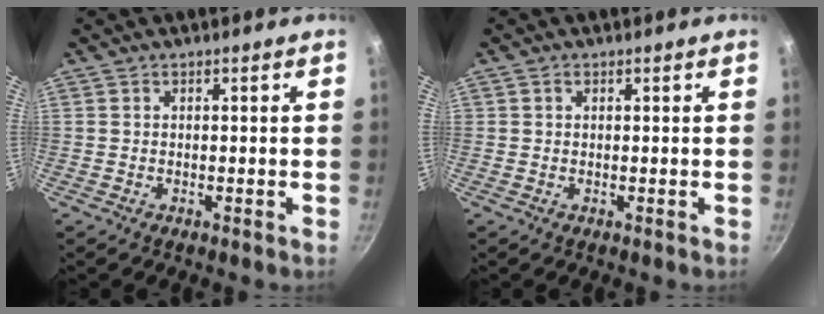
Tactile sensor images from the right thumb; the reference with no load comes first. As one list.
[{"total": 0.6, "force": [0.3, 0.3, 0.4], "torque": [-0.008, 0.003, 0.004]}]